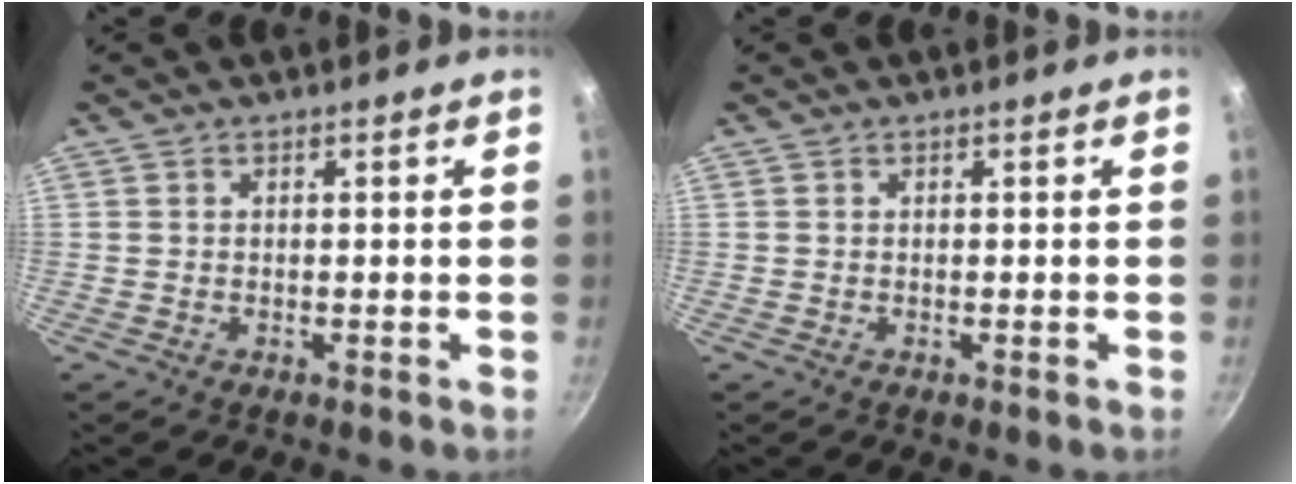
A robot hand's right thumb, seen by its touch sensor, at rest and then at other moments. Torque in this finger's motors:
{"motor_torque": [-0.01, 0.00, 0.02, 0.00, 0.00]}